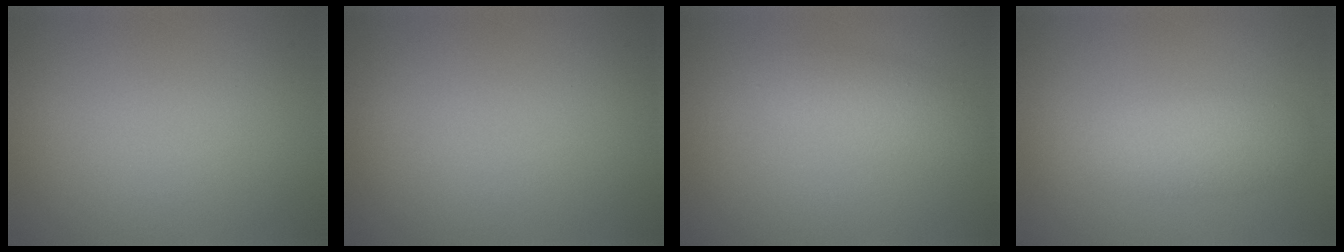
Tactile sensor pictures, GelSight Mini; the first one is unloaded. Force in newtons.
{"total": 0.0}
{"total": 2.4, "press": 2.4, "slide": 0.1}
{"total": 2.9, "press": 2.9, "slide": 0.0}